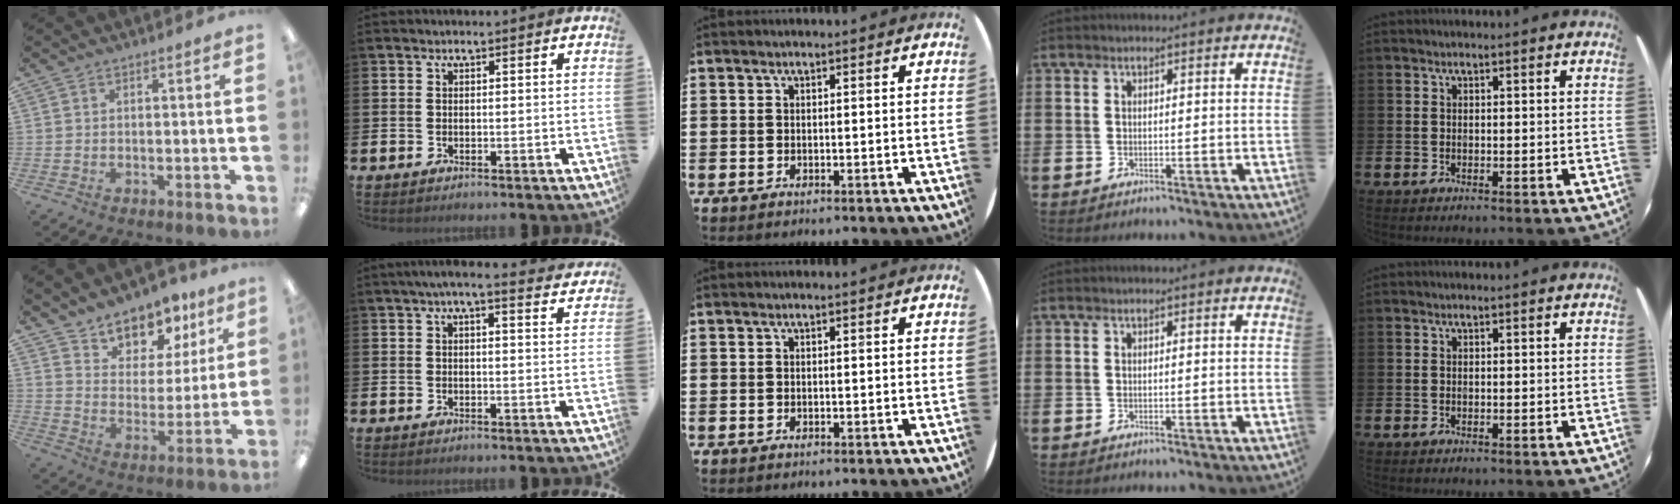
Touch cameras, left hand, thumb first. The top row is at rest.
{"thumb": {"total": 11.9, "force": [9.8, 6.1, 2.7], "torque": [-0.045, -0.076, 0.180]}, "index": {"total": 5.1, "force": [4.5, 0.2, 2.3], "torque": [-0.046, -0.018, 0.077]}}